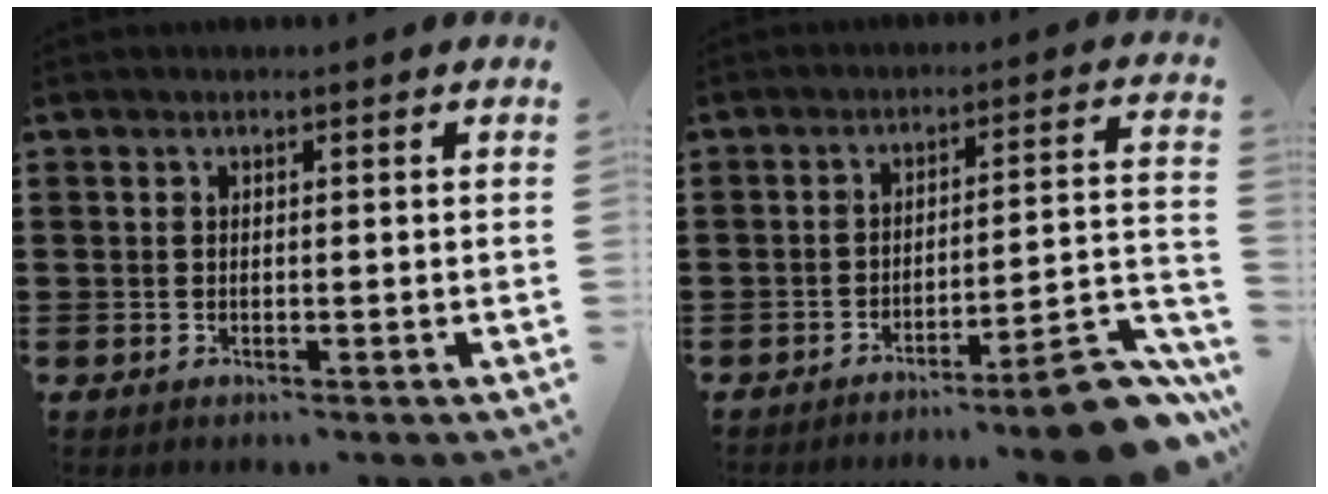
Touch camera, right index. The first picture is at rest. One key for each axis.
{"total": 9.7, "fx": -7.7, "fy": 0.9, "fz": 5.8, "tx": -0.077, "ty": 0.022, "tz": -0.142}